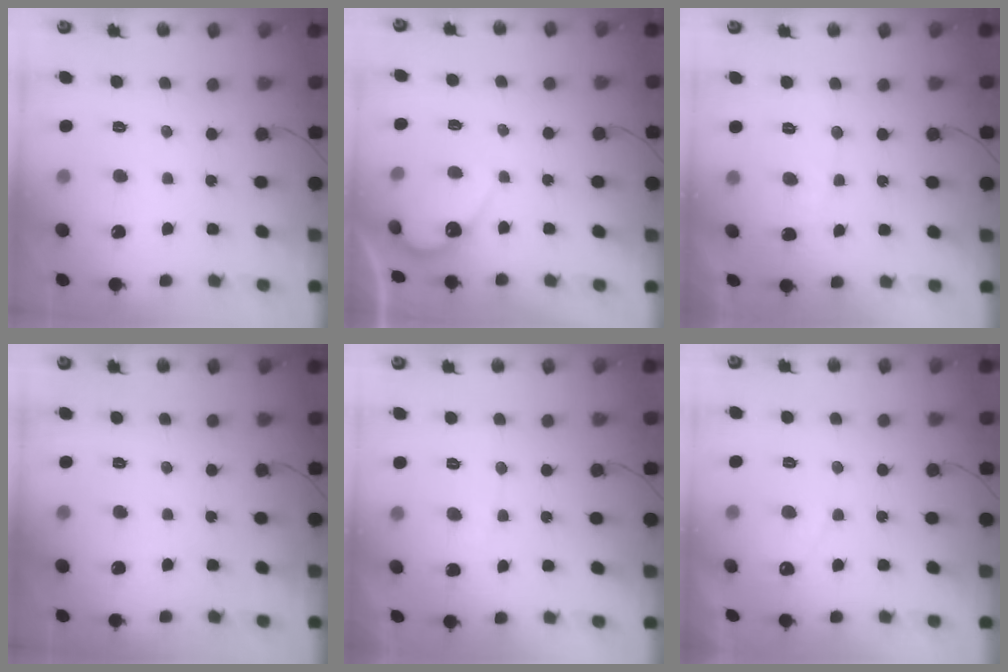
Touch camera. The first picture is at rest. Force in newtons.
{"total": 6.1, "press": 6.1, "slide": 0.3}
{"total": 4.5, "press": 4.5, "slide": 0.3}
{"total": 0.0}
{"total": 3.8, "press": 3.8, "slide": 0.2}
{"total": 2.8, "press": 2.8, "slide": 0.1}